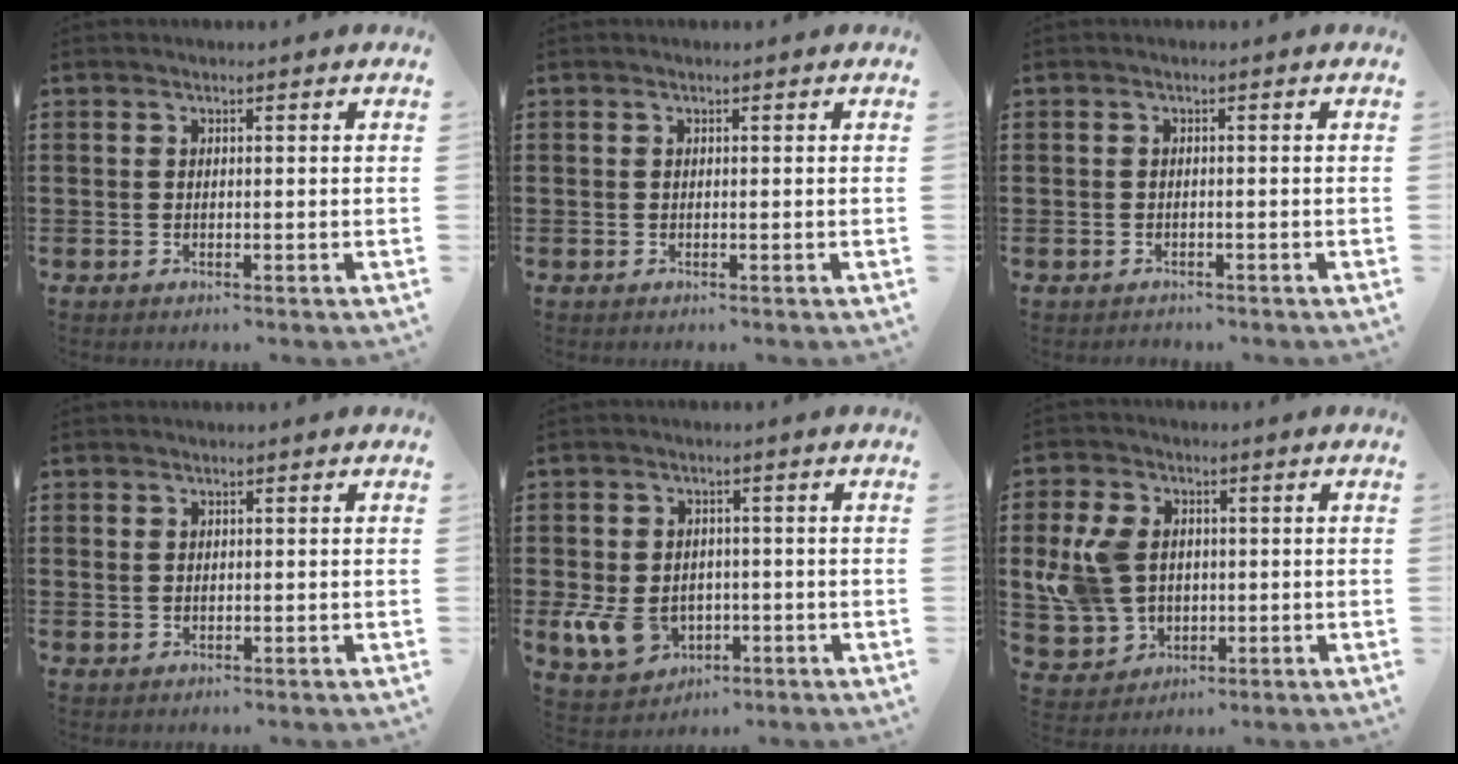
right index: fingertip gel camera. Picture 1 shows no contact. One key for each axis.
{"total": 0.0}
{"total": 0.7, "fx": -0.6, "fy": 0.3, "fz": 0.0, "tx": -0.002, "ty": 0.001, "tz": -0.014}
{"total": 0.9, "fx": 0.5, "fy": 0.7, "fz": 0.3, "tx": -0.008, "ty": 0.004, "tz": 0.010}
{"total": 7.2, "fx": -1.9, "fy": 5.5, "fz": 4.2, "tx": -0.120, "ty": 0.003, "tz": -0.038}
{"total": 9.4, "fx": 0.8, "fy": 7.1, "fz": 6.1, "tx": -0.169, "ty": 0.011, "tz": 0.011}